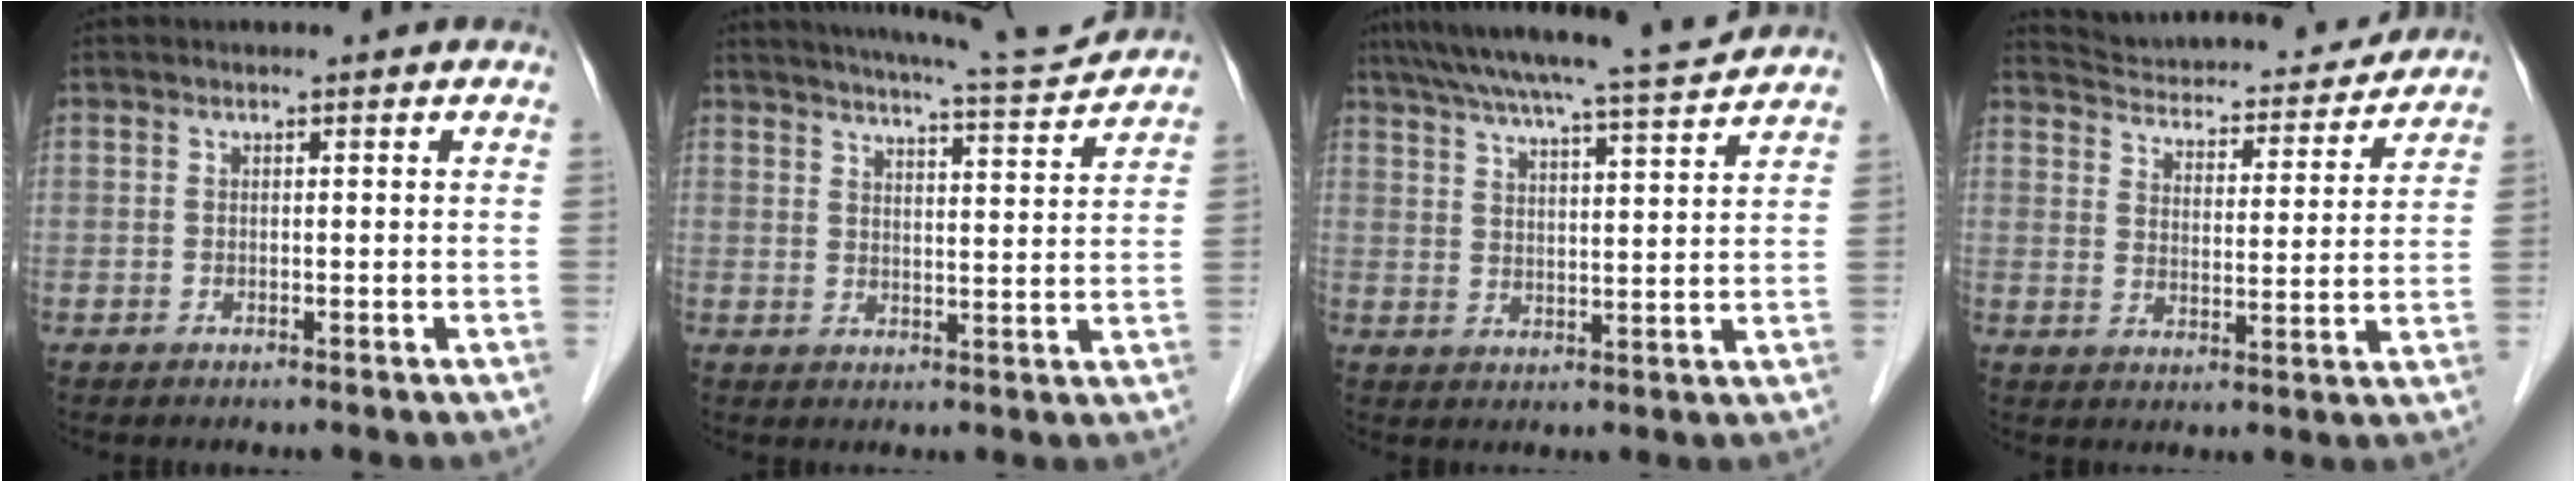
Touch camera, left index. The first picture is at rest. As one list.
[{"total": 11.6, "force": [11.1, -0.5, 3.4], "torque": [-0.057, -0.005, 0.146]}, {"total": 16.6, "force": [15.2, -0.5, 6.6], "torque": [-0.123, 0.001, 0.218]}, {"total": 19.4, "force": [18.3, 4.0, 5.1], "torque": [-0.083, 0.002, 0.249]}]